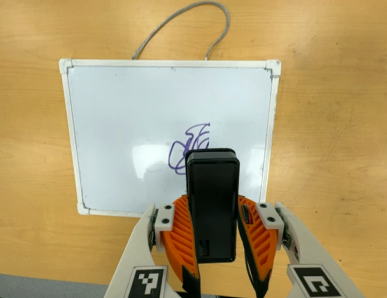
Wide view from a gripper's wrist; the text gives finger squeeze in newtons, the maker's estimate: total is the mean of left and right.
{"total": 8.7, "left": 6.8, "right": 10.6}